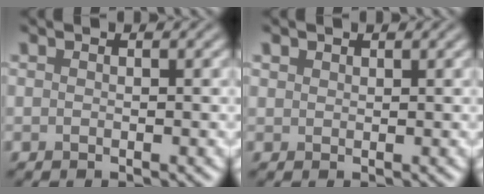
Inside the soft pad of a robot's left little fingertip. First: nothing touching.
{"total": 0.8, "force": [0.6, 0.5, 0.1], "torque": [-0.002, -0.001, 0.013]}